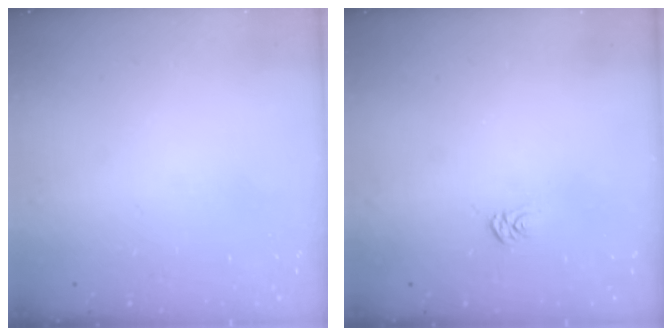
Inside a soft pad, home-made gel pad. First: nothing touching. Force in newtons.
{"total": 2.9, "press": 2.9, "slide": 0.2}